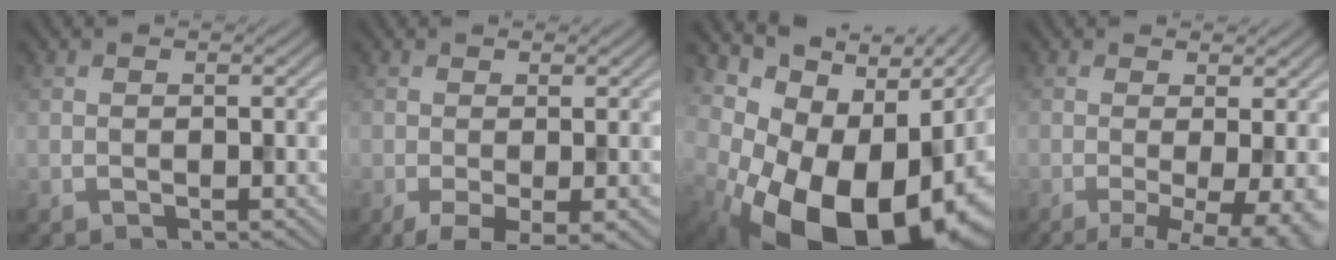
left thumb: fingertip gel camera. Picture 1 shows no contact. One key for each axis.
{"total": 4.9, "fx": -2.2, "fy": 1.6, "fz": 4.1, "tx": -0.076, "ty": -0.009, "tz": -0.035}
{"total": 20.2, "fx": -4.5, "fy": 13.3, "fz": 14.6, "tx": -0.217, "ty": -0.032, "tz": -0.050}
{"total": 8.6, "fx": -2.2, "fy": 2.6, "fz": 7.8, "tx": -0.109, "ty": -0.007, "tz": -0.025}